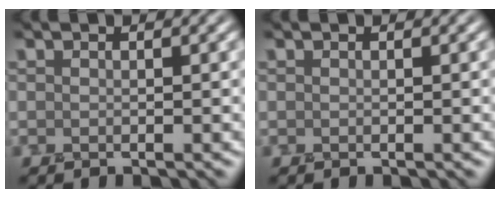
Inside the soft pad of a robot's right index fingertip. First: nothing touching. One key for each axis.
{"total": 0.0}